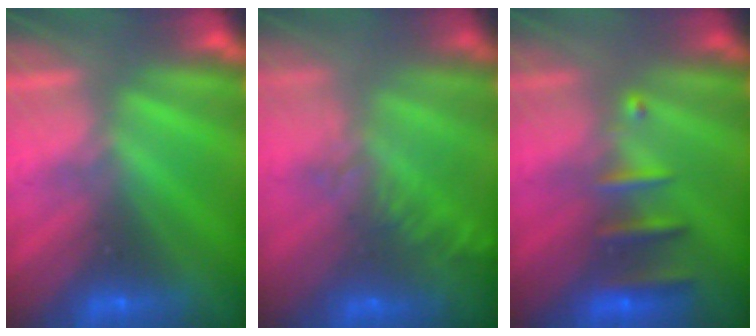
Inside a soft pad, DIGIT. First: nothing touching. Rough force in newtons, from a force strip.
{"total": 7.8}
{"total": 2.5}